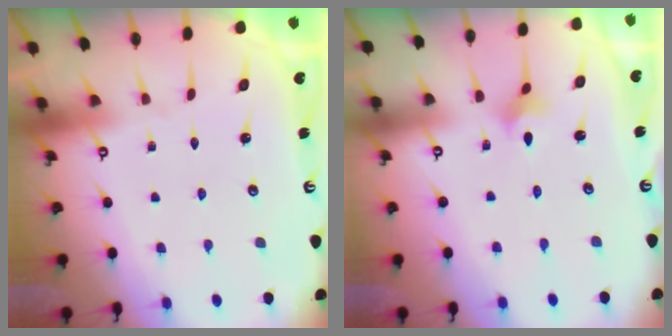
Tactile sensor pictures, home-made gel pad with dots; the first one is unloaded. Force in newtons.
{"total": 2.8, "press": 2.7, "slide": 0.7}